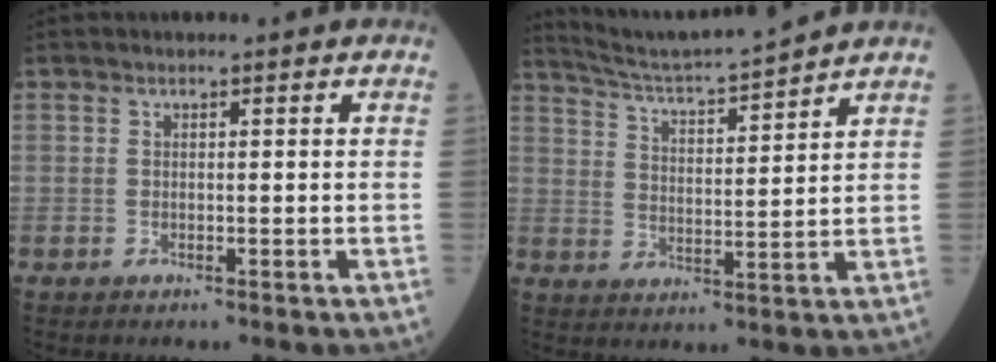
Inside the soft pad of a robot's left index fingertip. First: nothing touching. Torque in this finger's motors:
{"motor_torque": [0.65, -0.73, 0.03, 0.05]}